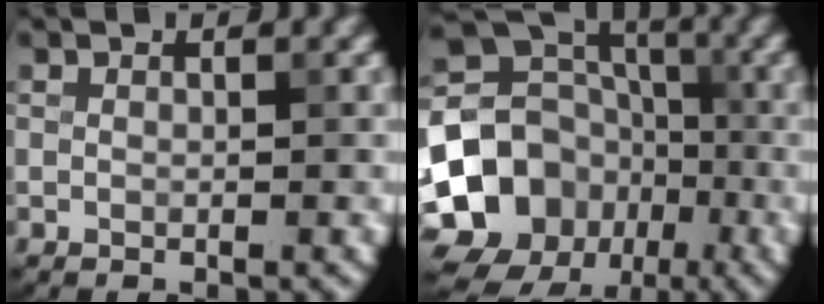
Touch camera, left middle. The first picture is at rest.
{"total": 13.3, "force": [-4.8, 11.3, 5.1], "torque": [-0.099, -0.004, -0.098]}